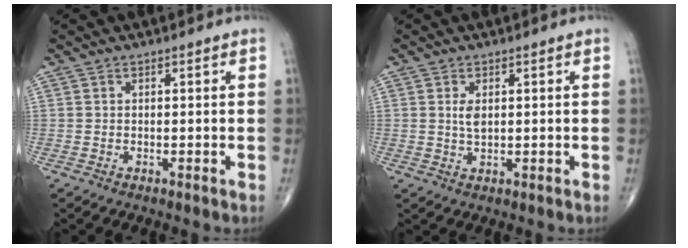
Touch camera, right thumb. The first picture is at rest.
{"total": 2.4, "force": [0.6, 1.2, 2.0], "torque": [-0.037, -0.007, 0.014]}